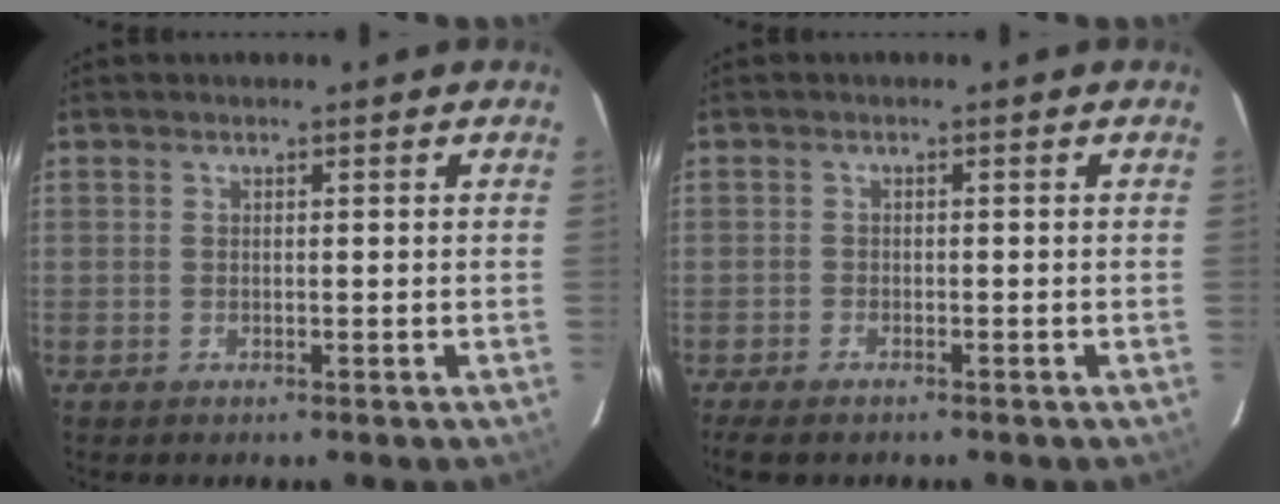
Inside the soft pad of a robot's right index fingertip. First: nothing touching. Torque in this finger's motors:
{"motor_torque": [0.09, -0.07, -0.04, 0.01]}